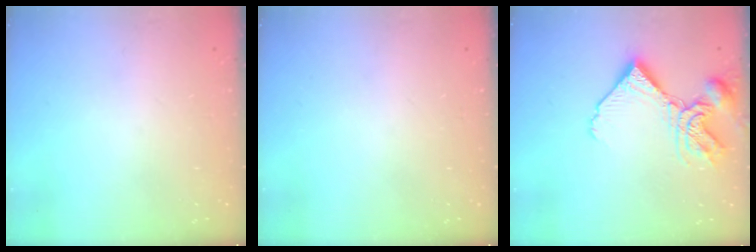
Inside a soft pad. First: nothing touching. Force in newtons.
{"total": 0.0}
{"total": 11.1, "press": 11.0, "slide": 1.2}